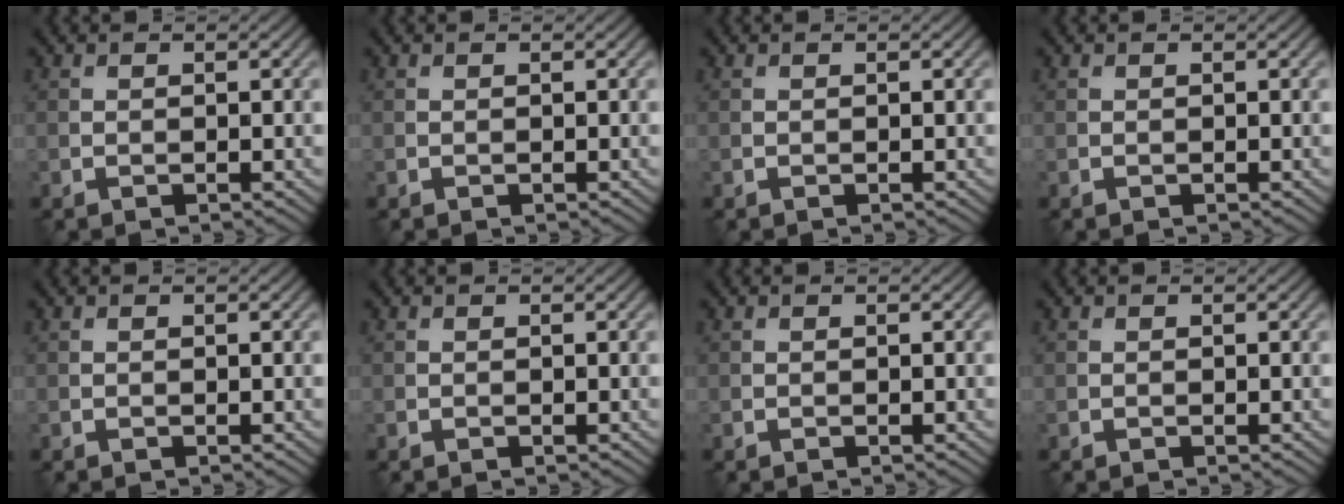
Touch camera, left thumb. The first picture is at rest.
{"total": 0.0}
{"total": 0.0}
{"total": 0.0}
{"total": 0.0}
{"total": 0.0}
{"total": 0.0}
{"total": 0.0}